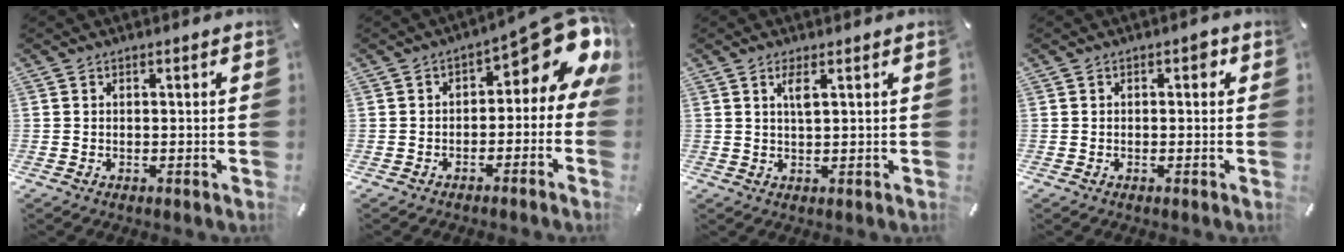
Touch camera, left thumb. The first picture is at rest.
{"total": 11.8, "force": [4.7, 5.5, 9.3], "torque": [-0.113, -0.045, 0.073]}
{"total": 3.0, "force": [1.4, 0.6, 2.6], "torque": [-0.055, 0.003, 0.022]}
{"total": 1.8, "force": [0.1, 1.2, 1.3], "torque": [-0.009, 0.002, -0.004]}